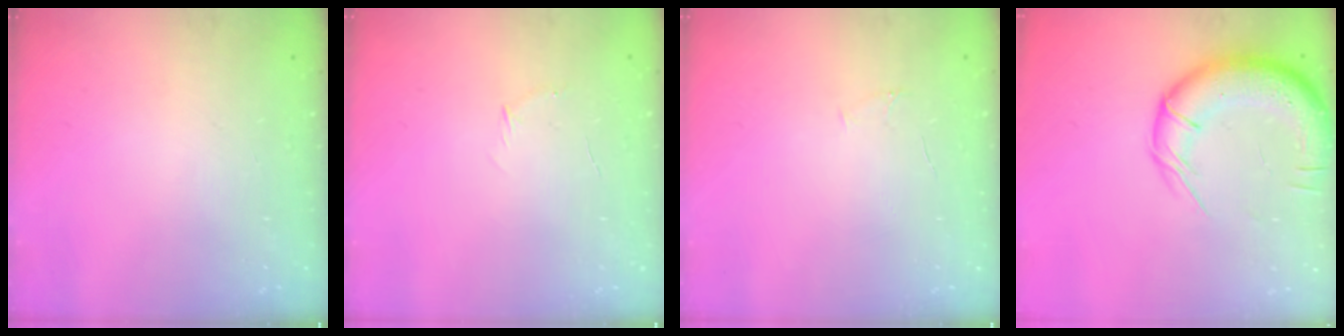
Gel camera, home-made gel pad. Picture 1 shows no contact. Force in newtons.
{"total": 3.6, "press": 3.4, "slide": 1.1}
{"total": 4.0, "press": 3.8, "slide": 1.1}
{"total": 16.0, "press": 15.5, "slide": 4.1}